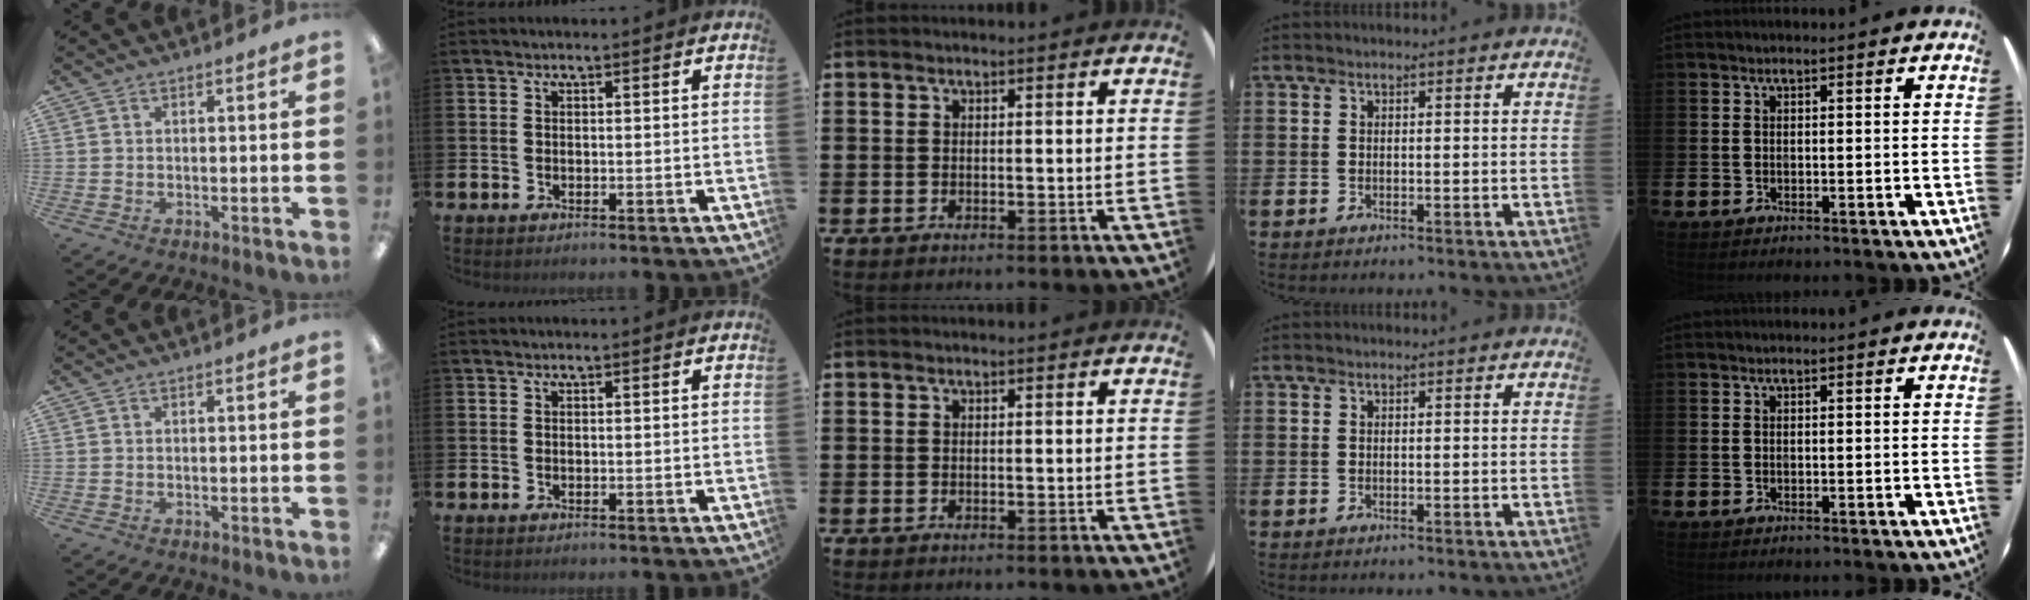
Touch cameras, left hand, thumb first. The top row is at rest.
{}